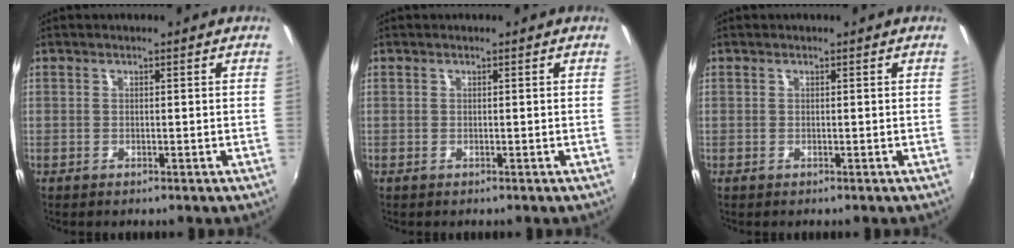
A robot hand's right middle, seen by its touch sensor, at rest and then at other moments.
{"total": 0.0}
{"total": 0.0}